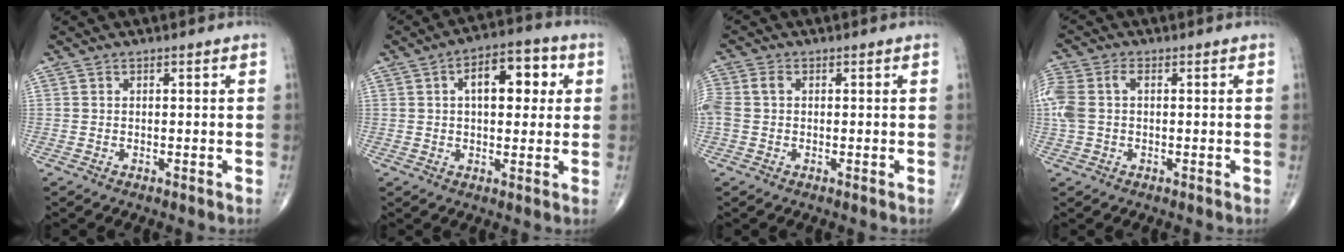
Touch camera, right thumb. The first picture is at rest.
{"total": 10.7, "force": [2.6, 5.6, 8.7], "torque": [-0.096, 0.017, 0.032]}
{"total": 3.9, "force": [0.3, 2.8, 2.7], "torque": [-0.080, 0.016, 0.005]}
{"total": 8.5, "force": [0.7, 5.6, 6.4], "torque": [-0.182, 0.023, 0.016]}